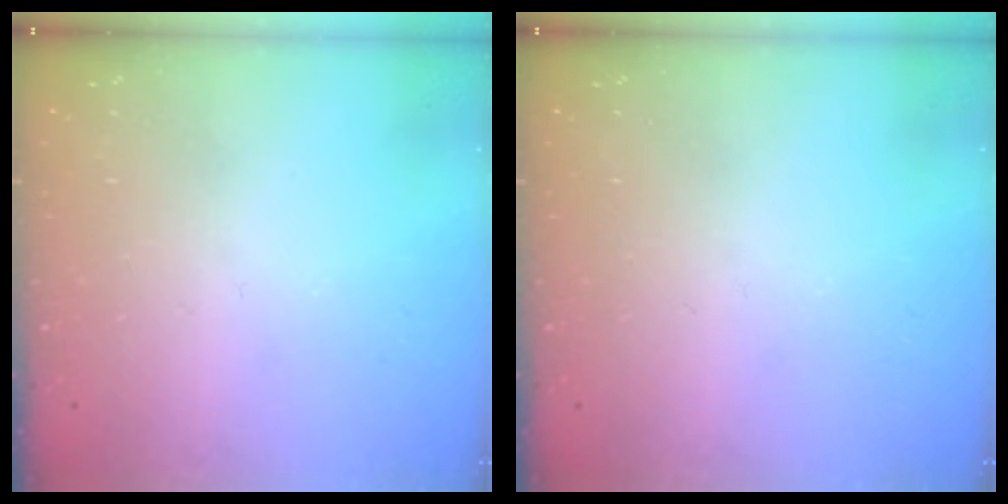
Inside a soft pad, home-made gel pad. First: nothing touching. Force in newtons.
{"total": 0.0}